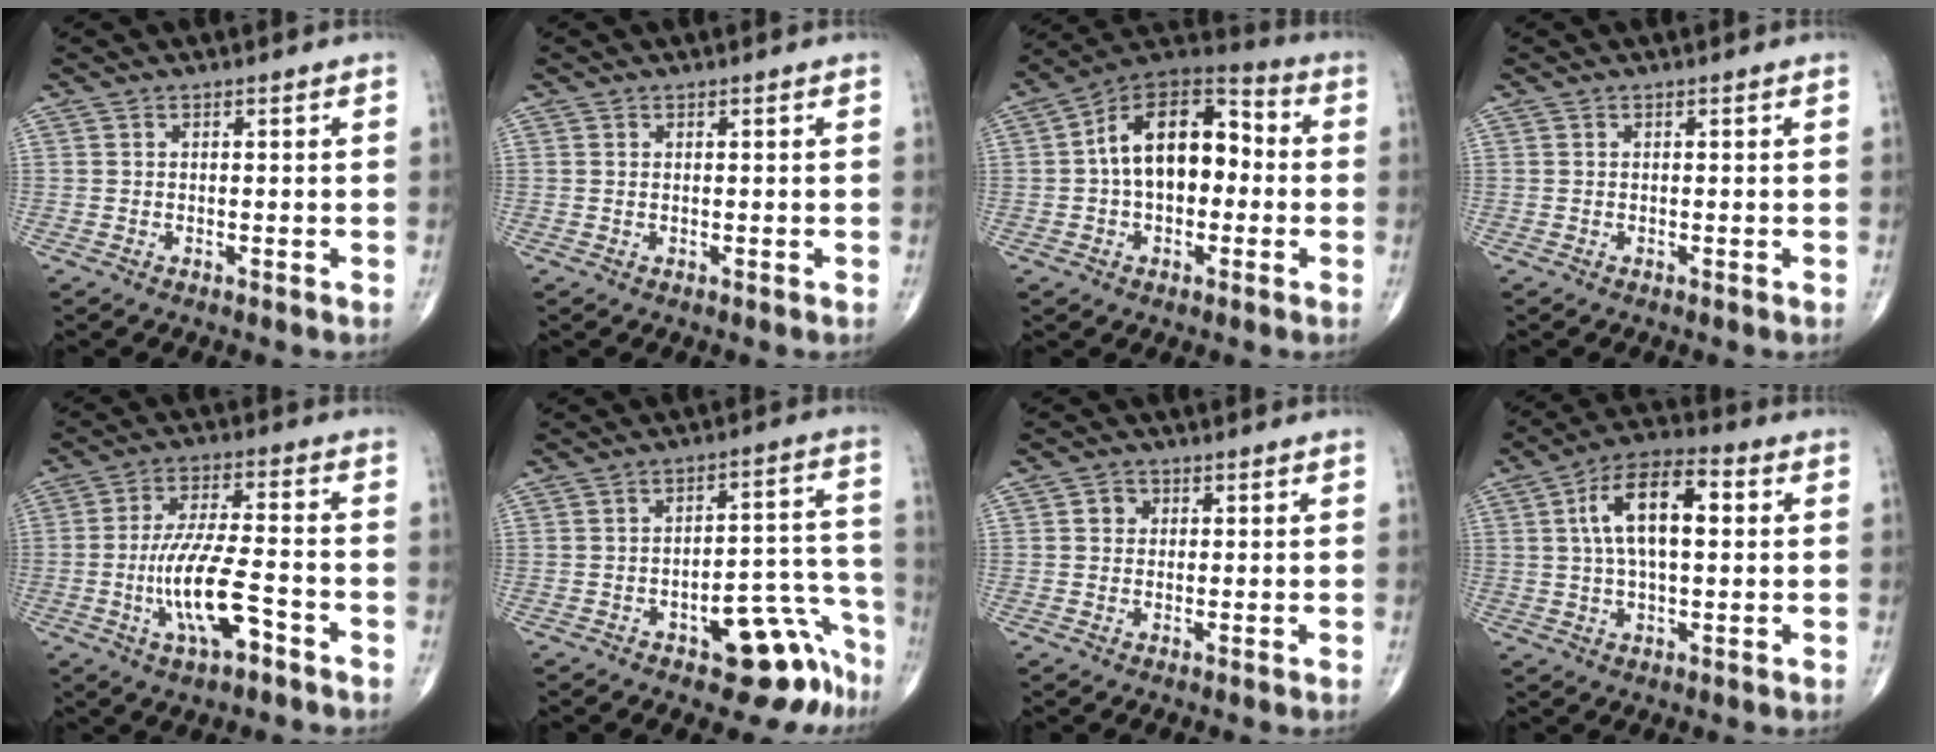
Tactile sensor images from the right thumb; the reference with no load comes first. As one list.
[{"total": 0.0}, {"total": 16.2, "force": [0.1, 10.0, 12.7], "torque": [-0.175, 0.047, -0.012]}, {"total": 0.0}, {"total": 12.2, "force": [-4.4, 3.7, 10.8], "torque": [-0.211, 0.025, -0.077]}, {"total": 13.0, "force": [-8.0, 5.7, 8.5], "torque": [-0.053, 0.087, -0.103]}, {"total": 2.3, "force": [0.5, 2.1, 0.8], "torque": [-0.001, 0.001, 0.004]}, {"total": 13.2, "force": [2.5, 6.2, 11.4], "torque": [-0.199, 0.023, 0.036]}]